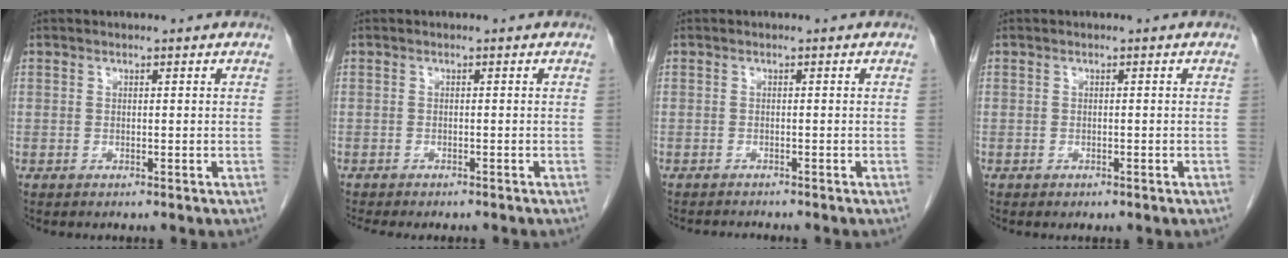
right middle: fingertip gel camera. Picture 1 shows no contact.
{"total": 5.4, "force": [-4.7, 1.2, 2.2], "torque": [-0.024, -0.006, -0.066]}
{"total": 1.8, "force": [-1.8, -0.1, 0.2], "torque": [-0.004, -0.006, -0.027]}
{"total": 3.3, "force": [-1.7, 2.6, 1.1], "torque": [-0.011, 0.007, -0.011]}